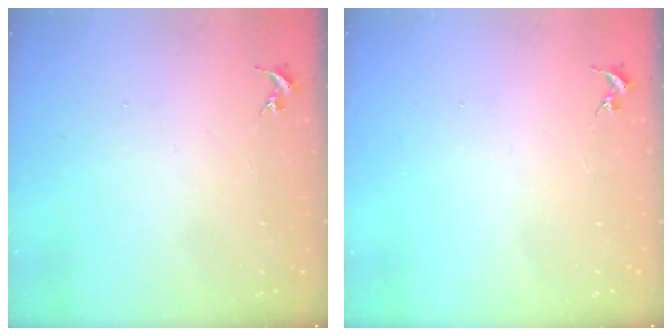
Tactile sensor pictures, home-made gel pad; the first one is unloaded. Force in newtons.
{"total": 0.0}